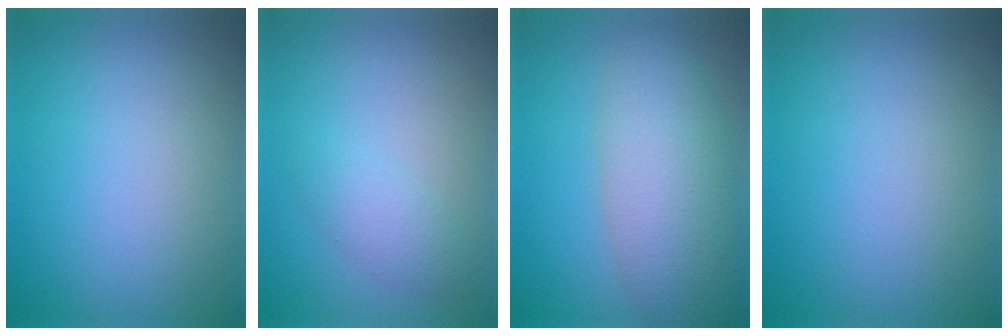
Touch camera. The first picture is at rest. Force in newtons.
{"total": 1.8, "press": 1.8, "slide": 0.1}
{"total": 7.0, "press": 7.0, "slide": 0.3}
{"total": 0.0}